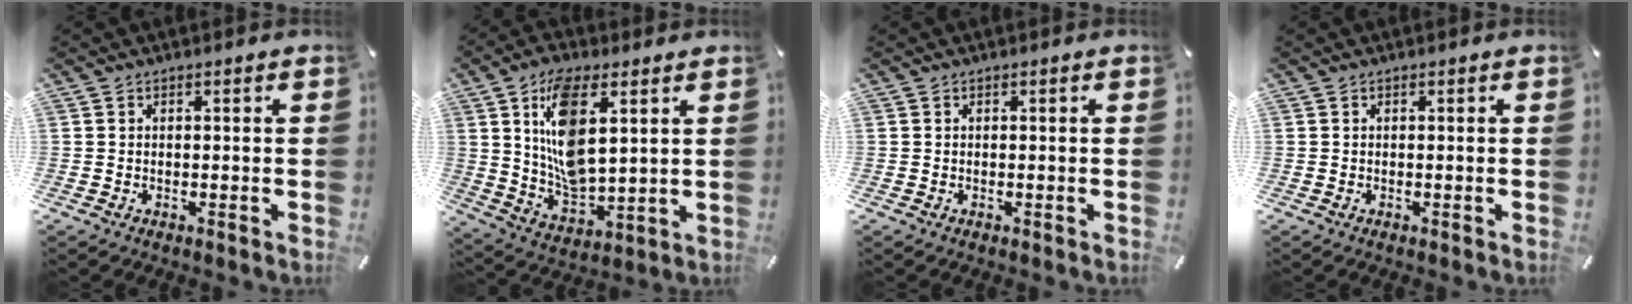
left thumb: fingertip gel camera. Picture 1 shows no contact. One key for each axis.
{"total": 14.4, "fx": 5.6, "fy": 7.4, "fz": 11.1, "tx": -0.224, "ty": -0.010, "tz": 0.099}
{"total": 0.0}
{"total": 0.0}